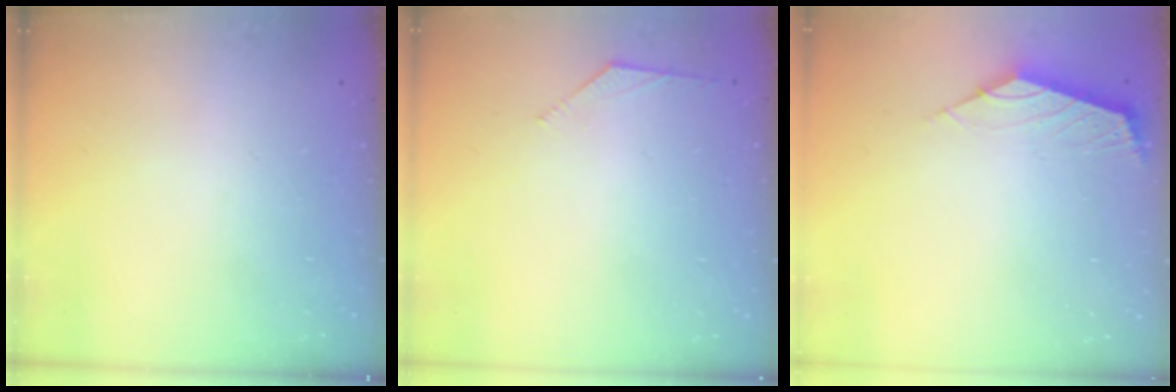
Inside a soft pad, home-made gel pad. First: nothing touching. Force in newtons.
{"total": 2.5, "press": 2.4, "slide": 0.7}
{"total": 2.4, "press": 2.3, "slide": 0.6}